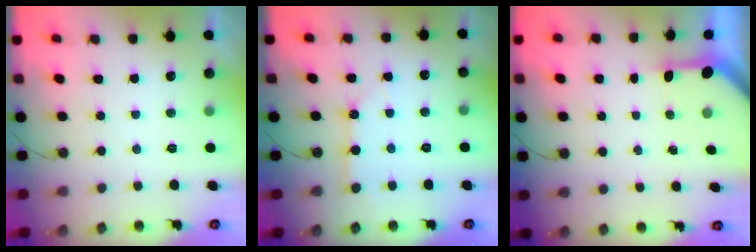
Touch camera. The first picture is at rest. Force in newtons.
{"total": 2.8, "press": 2.8, "slide": 0.3}
{"total": 2.9, "press": 2.9, "slide": 0.2}